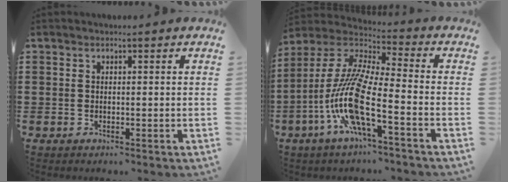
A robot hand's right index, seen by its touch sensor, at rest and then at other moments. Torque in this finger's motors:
{"motor_torque": [1.79, 0.35, 1.05, 0.21]}